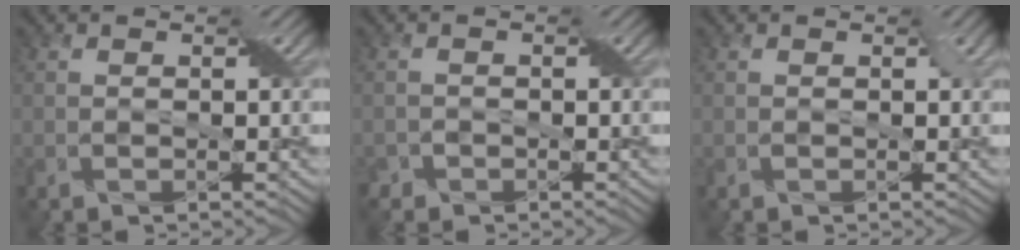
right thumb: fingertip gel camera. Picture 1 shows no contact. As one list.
[{"total": 1.2, "force": [-0.9, 0.7, -0.1], "torque": [0.002, 0.002, -0.019]}, {"total": 0.6, "force": [0.1, 0.5, 0.3], "torque": [-0.007, -0.001, 0.000]}]